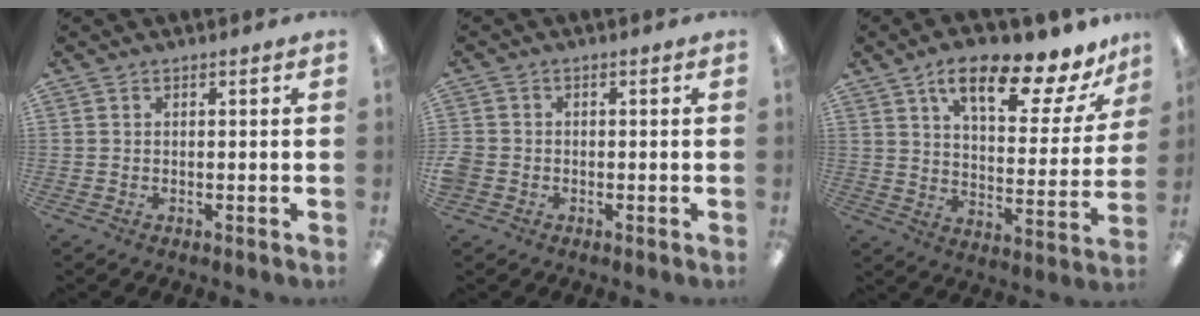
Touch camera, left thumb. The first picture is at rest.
{"total": 2.5, "force": [-1.0, 2.2, 0.7], "torque": [-0.008, 0.005, -0.017]}
{"total": 17.6, "force": [11.9, 5.4, 11.8], "torque": [-0.183, -0.066, 0.191]}